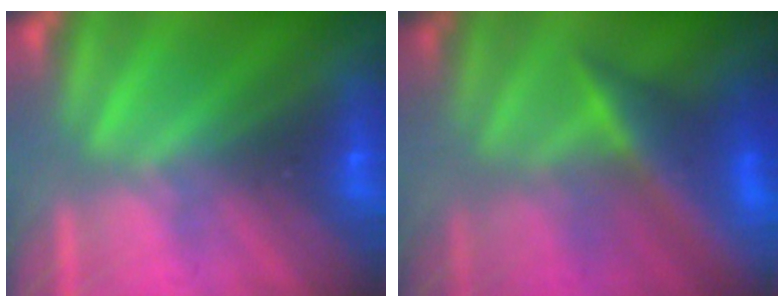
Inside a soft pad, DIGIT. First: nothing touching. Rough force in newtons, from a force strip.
{"total": 6.7}